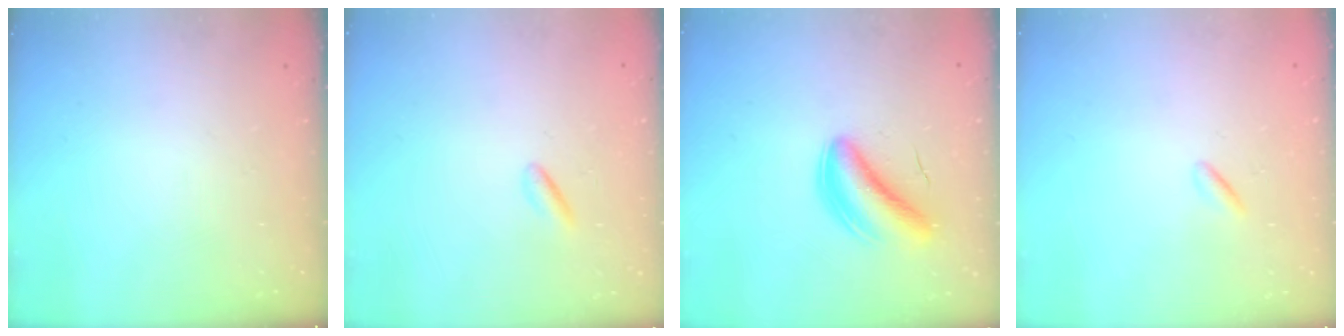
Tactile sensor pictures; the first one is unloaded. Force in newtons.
{"total": 0.6, "press": 0.2, "slide": 0.5}
{"total": 5.9, "press": 5.7, "slide": 1.7}
{"total": 0.5, "press": 0.4, "slide": 0.4}